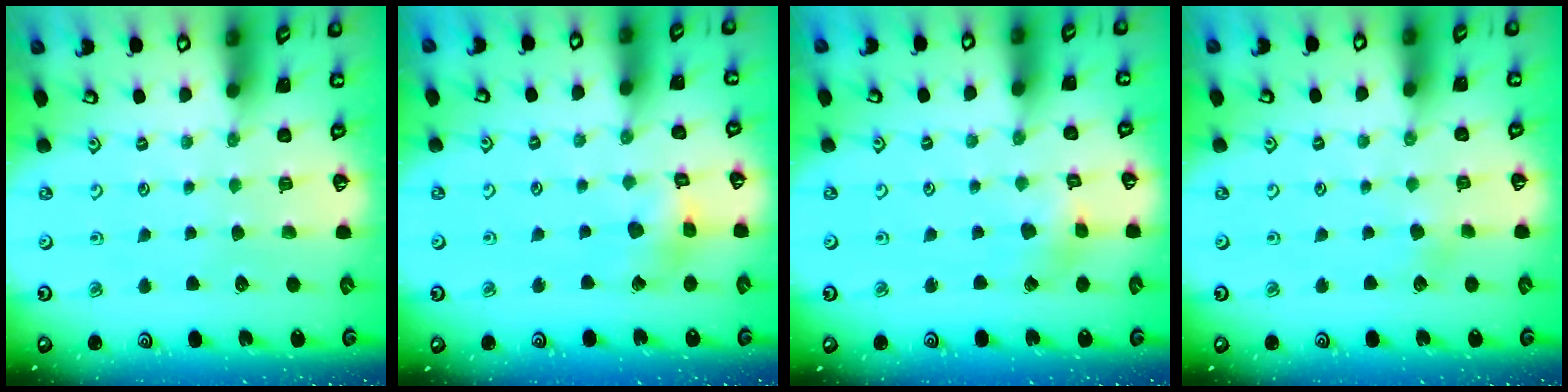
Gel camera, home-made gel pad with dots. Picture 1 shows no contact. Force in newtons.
{"total": 6.6, "press": 6.5, "slide": 0.6}
{"total": 2.7, "press": 2.6, "slide": 0.3}
{"total": 2.7, "press": 2.7, "slide": 0.4}